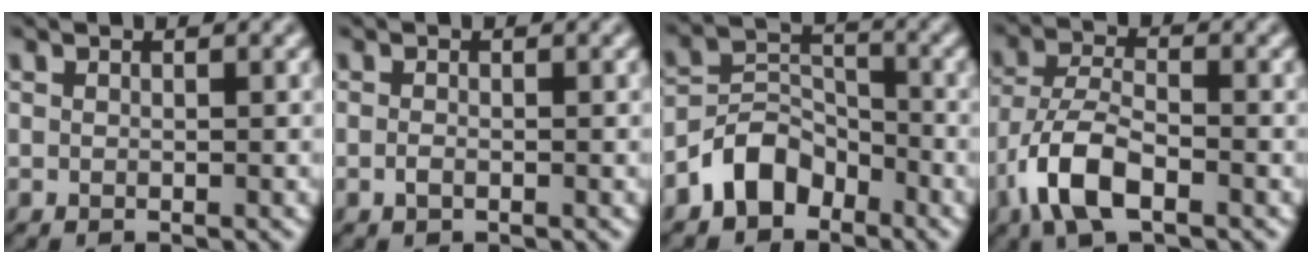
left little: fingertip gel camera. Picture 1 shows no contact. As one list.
[{"total": 0.8, "force": [-0.4, 0.4, 0.5], "torque": [-0.011, -0.002, -0.009]}, {"total": 4.6, "force": [-3.1, 2.9, 1.6], "torque": [-0.023, 0.008, -0.064]}, {"total": 6.3, "force": [-3.3, 2.7, 4.7], "torque": [-0.094, 0.000, -0.075]}]